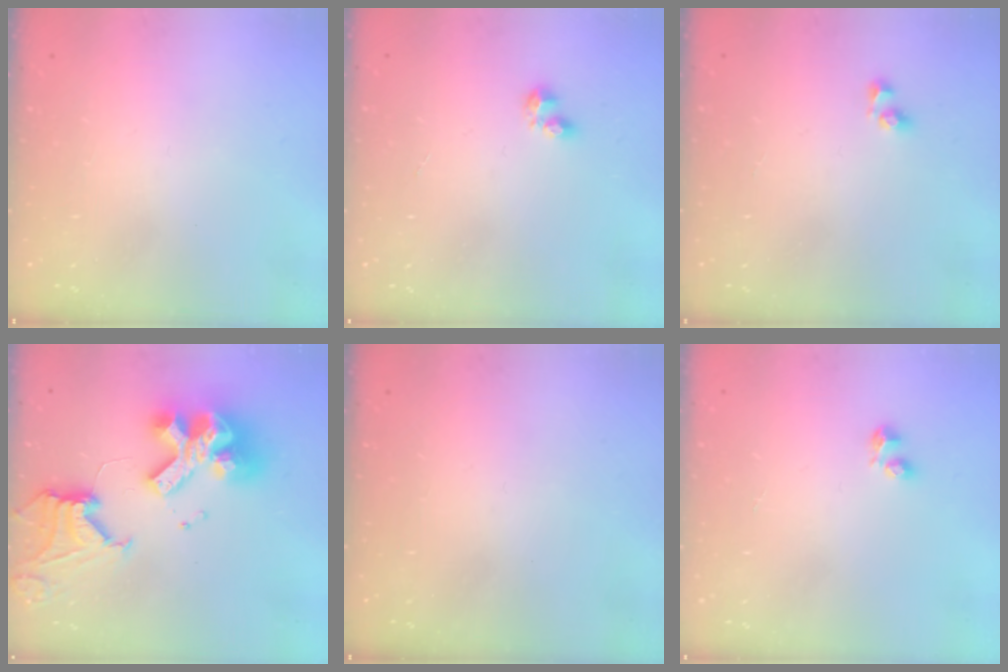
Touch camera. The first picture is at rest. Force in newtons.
{"total": 3.0, "press": 3.0, "slide": 0.4}
{"total": 4.0, "press": 3.7, "slide": 1.6}
{"total": 21.2, "press": 21.1, "slide": 2.3}
{"total": 0.0}
{"total": 2.9, "press": 2.8, "slide": 0.6}